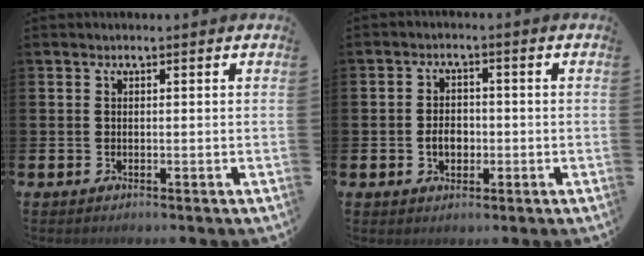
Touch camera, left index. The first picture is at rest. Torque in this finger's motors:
{"motor_torque": [0.19, 0.07, 0.07, 0.04]}